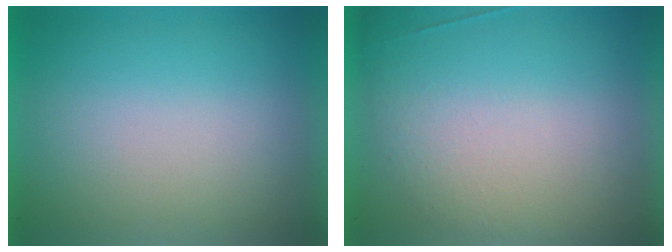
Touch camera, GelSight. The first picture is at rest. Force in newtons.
{"total": 2.6}